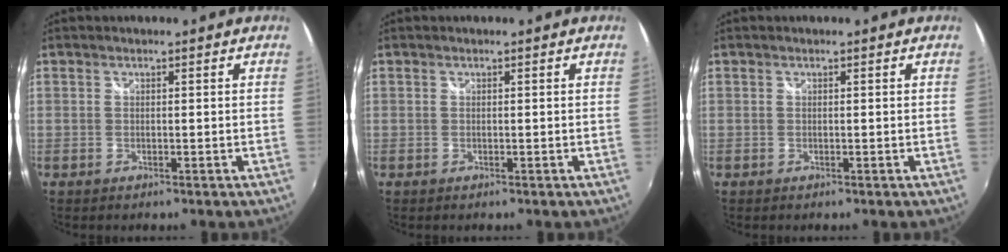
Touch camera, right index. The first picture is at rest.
{"total": 0.0}
{"total": 0.0}